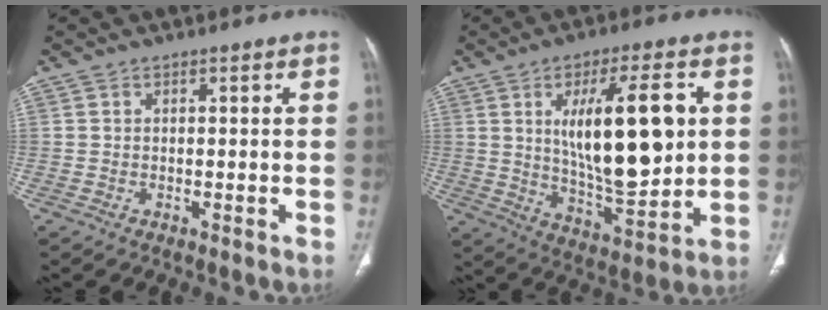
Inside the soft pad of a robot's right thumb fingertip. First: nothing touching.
{"total": 19.6, "force": [3.6, 6.9, 18.0], "torque": [-0.277, -0.019, 0.069]}